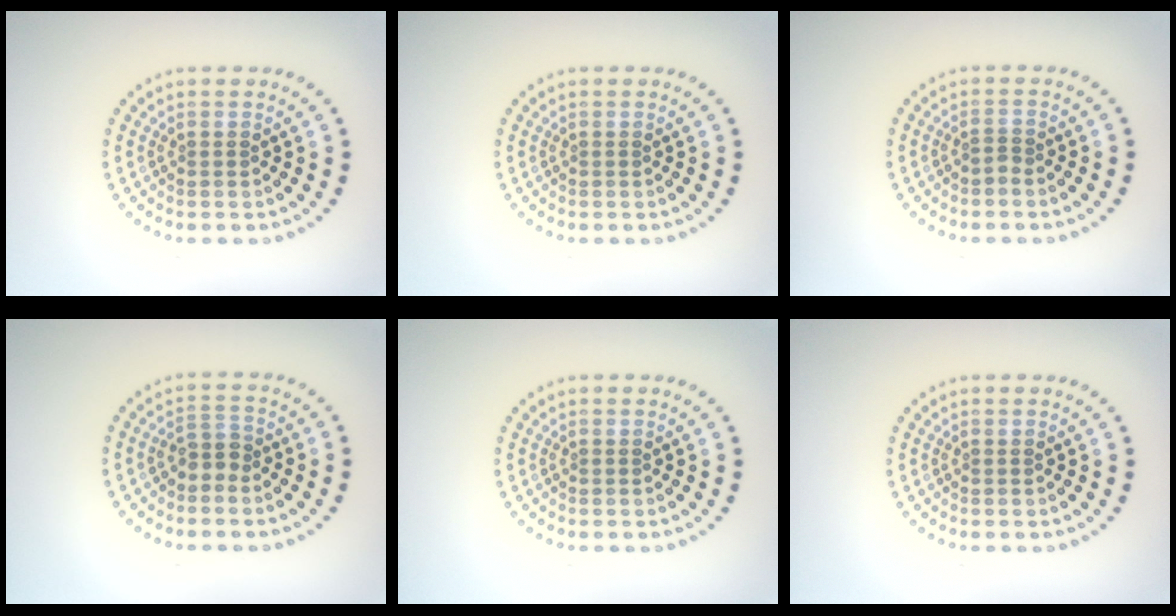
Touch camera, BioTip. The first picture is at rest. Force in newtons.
{"total": 0.0}
{"total": 0.7, "press": 0.4, "slide": 0.6}
{"total": 1.9, "press": 1.6, "slide": 1.0}
{"total": 0.0}
{"total": 0.0}